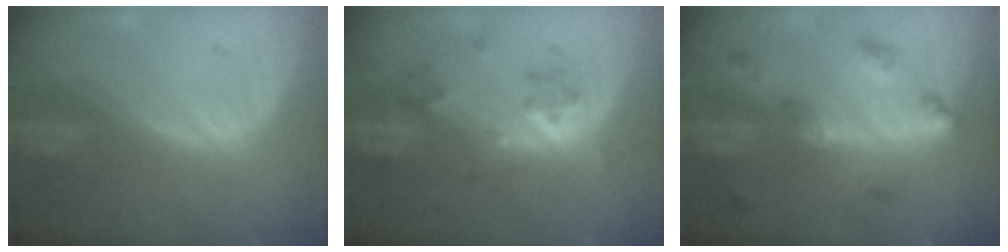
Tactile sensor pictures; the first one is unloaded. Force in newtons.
{"total": 6.2, "press": 5.8, "slide": 1.9}
{"total": 5.8, "press": 5.7, "slide": 1.2}